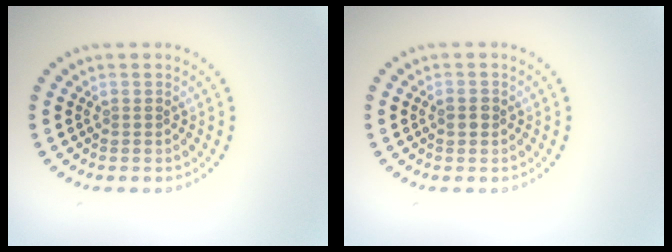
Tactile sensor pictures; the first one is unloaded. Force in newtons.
{"total": 1.2, "press": 1.2, "slide": 0.1}